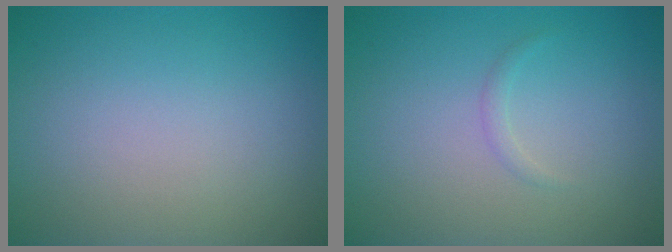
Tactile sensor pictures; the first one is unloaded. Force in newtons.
{"total": 0.7, "press": 0.7, "slide": 0.1}